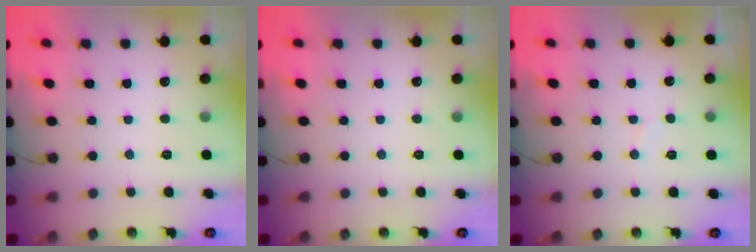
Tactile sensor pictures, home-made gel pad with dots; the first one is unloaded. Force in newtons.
{"total": 0.0}
{"total": 4.0, "press": 4.0, "slide": 0.4}